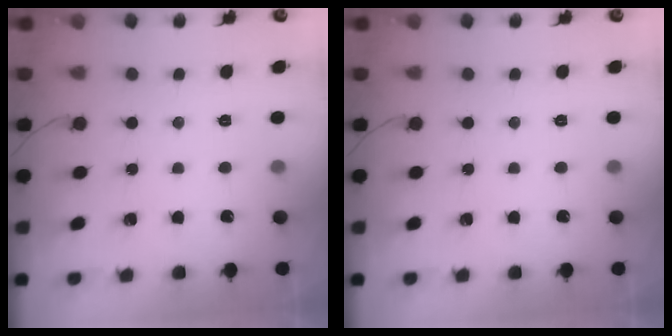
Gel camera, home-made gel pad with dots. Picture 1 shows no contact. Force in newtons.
{"total": 0.0}